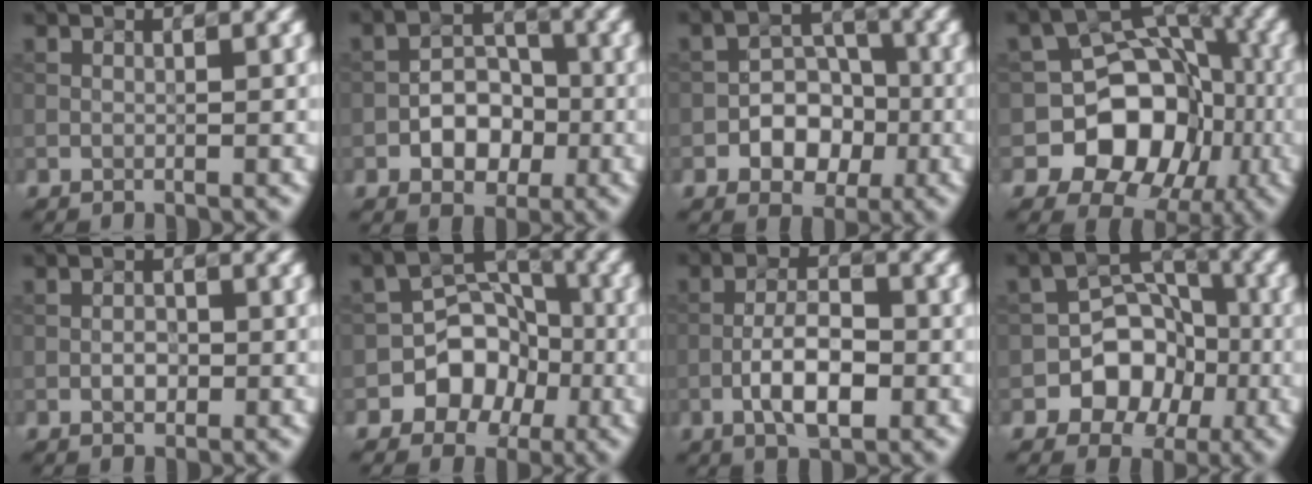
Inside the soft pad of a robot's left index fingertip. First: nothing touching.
{"total": 3.8, "force": [-1.6, 2.6, 2.2], "torque": [-0.028, 0.007, -0.019]}
{"total": 4.2, "force": [-1.7, 3.1, 2.2], "torque": [-0.017, 0.006, -0.023]}
{"total": 10.0, "force": [-3.2, 8.2, 4.6], "torque": [-0.051, 0.016, -0.075]}
{"total": 0.9, "force": [-0.5, 0.6, 0.5], "torque": [-0.010, 0.004, -0.002]}
{"total": 5.1, "force": [-2.5, 4.1, 1.8], "torque": [0.003, 0.018, -0.043]}
{"total": 4.5, "force": [-1.9, 1.7, 3.7], "torque": [-0.066, 0.006, -0.029]}
{"total": 5.4, "force": [-2.3, 4.3, 2.3], "torque": [-0.013, 0.007, -0.033]}